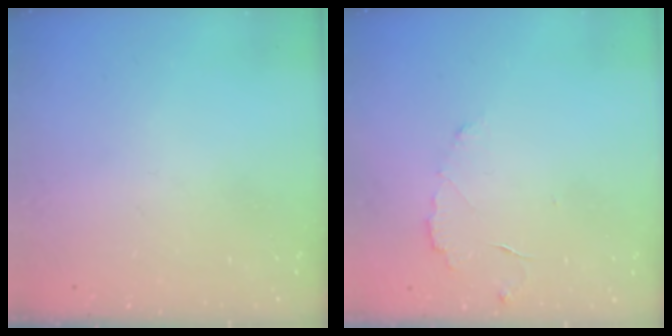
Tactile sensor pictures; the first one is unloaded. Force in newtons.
{"total": 3.8, "press": 3.8, "slide": 0.2}